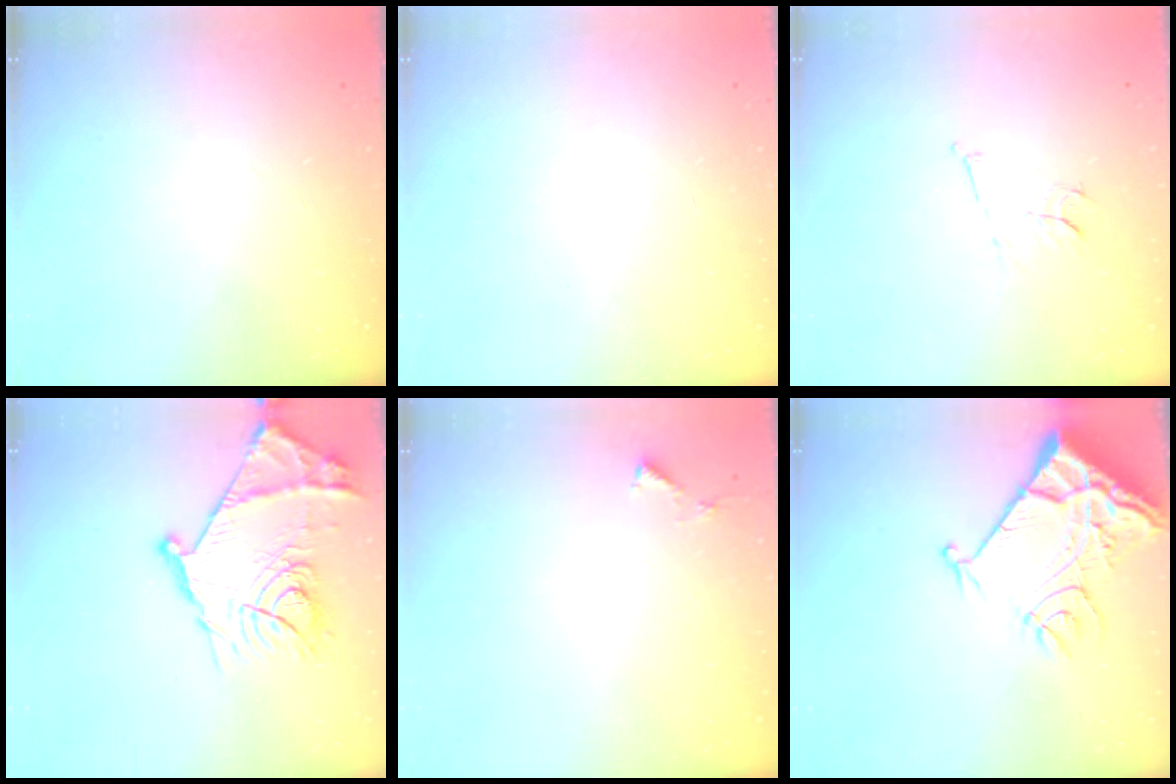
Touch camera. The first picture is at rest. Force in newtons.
{"total": 1.7, "press": 1.6, "slide": 0.1}
{"total": 6.0, "press": 6.0, "slide": 0.5}
{"total": 23.5, "press": 23.5, "slide": 1.5}
{"total": 3.2, "press": 3.2, "slide": 0.2}
{"total": 13.6, "press": 13.5, "slide": 1.7}